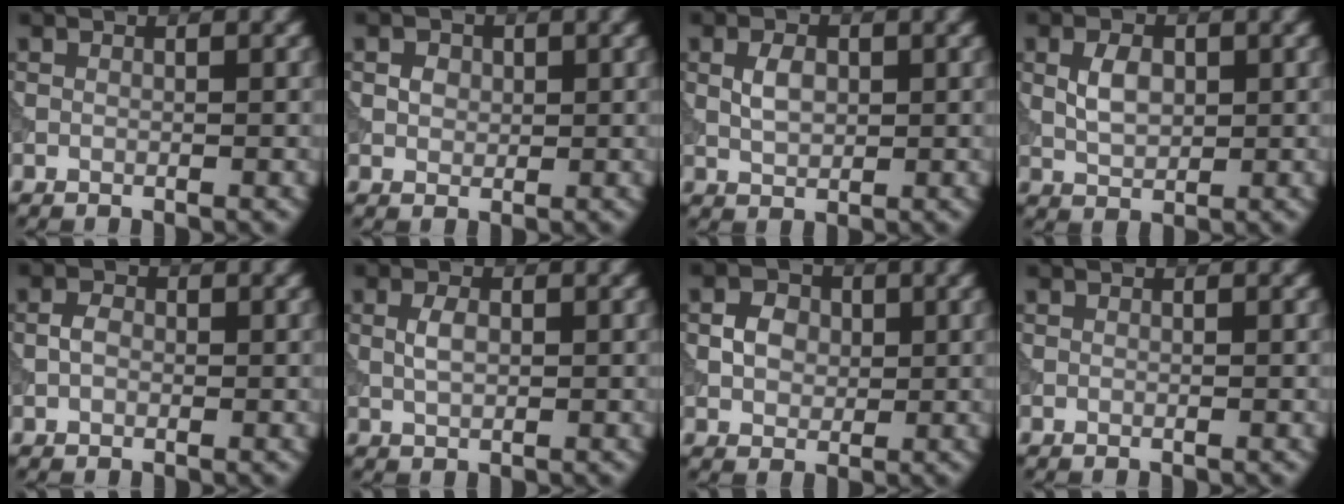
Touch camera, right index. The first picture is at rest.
{"total": 1.4, "force": [0.3, 1.2, 0.6], "torque": [-0.008, -0.001, 0.004]}
{"total": 2.5, "force": [0.4, 1.6, 1.9], "torque": [-0.040, 0.002, 0.008]}
{"total": 3.0, "force": [0.5, 1.9, 2.3], "torque": [-0.048, 0.002, 0.011]}
{"total": 1.6, "force": [-0.1, 1.2, 1.0], "torque": [-0.021, 0.005, -0.006]}
{"total": 2.0, "force": [0.3, 1.1, 1.6], "torque": [-0.037, 0.002, 0.005]}
{"total": 2.7, "force": [0.2, 2.2, 1.5], "torque": [-0.025, 0.002, 0.001]}
{"total": 0.0}